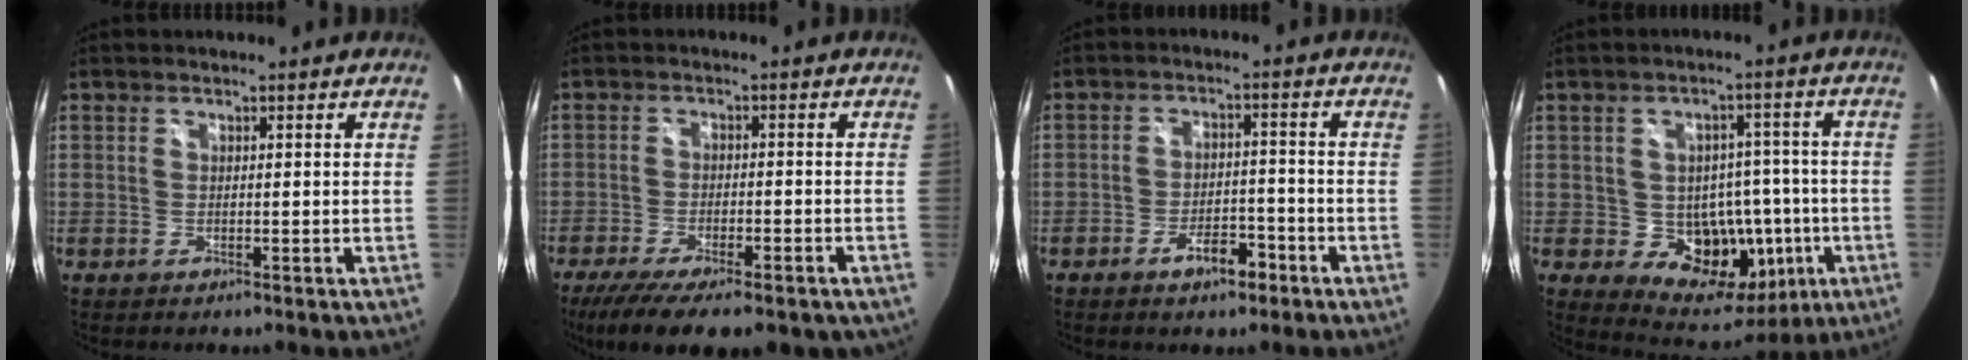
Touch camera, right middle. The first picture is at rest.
{"total": 15.5, "force": [-11.0, 5.2, 9.5], "torque": [-0.192, -0.051, -0.160]}
{"total": 5.5, "force": [-3.6, 2.2, 3.5], "torque": [-0.068, 0.001, -0.052]}
{"total": 13.8, "force": [-2.9, 11.6, 6.9], "torque": [-0.115, 0.018, -0.022]}